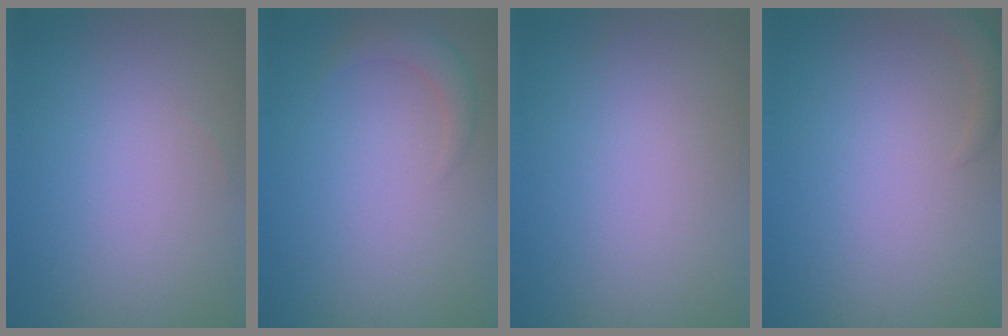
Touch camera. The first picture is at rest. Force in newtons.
{"total": 1.8, "press": 1.8, "slide": 0.3}
{"total": 0.0}
{"total": 1.4, "press": 1.4, "slide": 0.2}